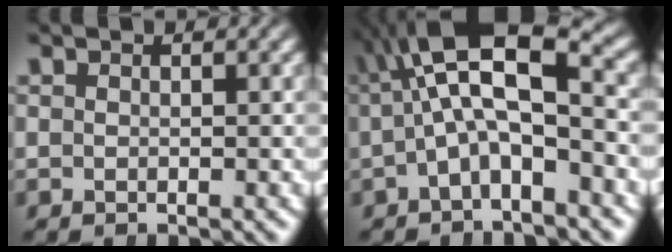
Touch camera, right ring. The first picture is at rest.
{"total": 10.1, "force": [2.1, 4.8, 8.6], "torque": [-0.137, 0.008, 0.027]}